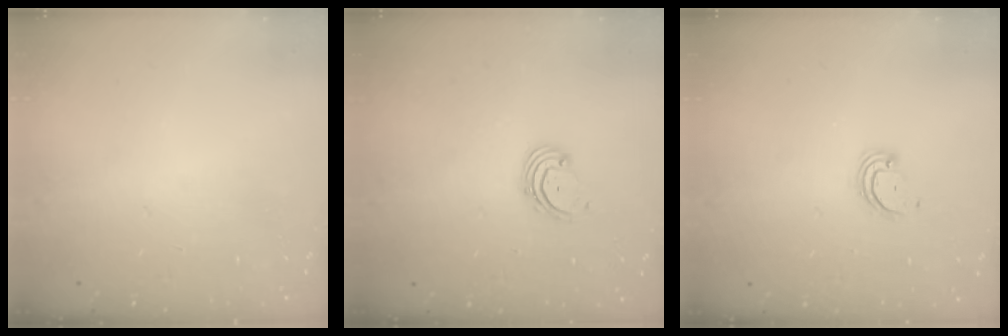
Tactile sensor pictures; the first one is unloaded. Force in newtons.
{"total": 2.2, "press": 2.1, "slide": 0.7}
{"total": 2.6, "press": 2.6, "slide": 0.1}